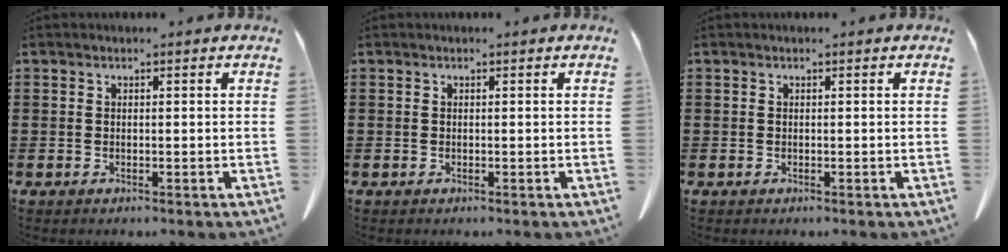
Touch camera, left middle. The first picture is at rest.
{"total": 0.0}
{"total": 0.0}